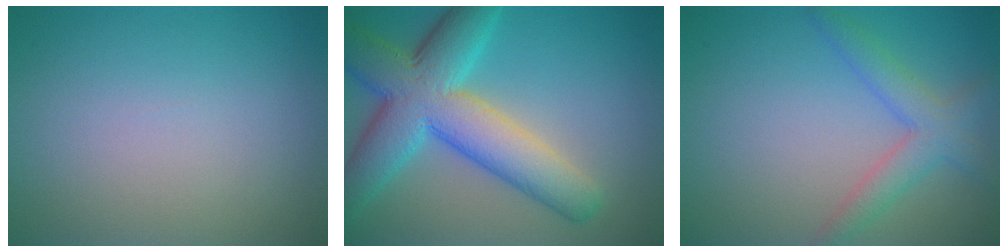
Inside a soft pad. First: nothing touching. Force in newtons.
{"total": 10.0, "press": 10.0, "slide": 0.3}
{"total": 3.4, "press": 3.4, "slide": 0.2}